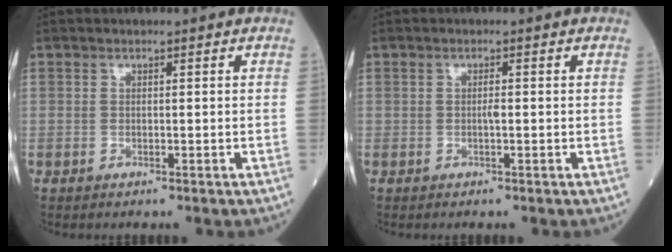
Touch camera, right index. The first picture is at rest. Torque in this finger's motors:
{"motor_torque": [0.34, -0.03, 0.17, 0.04]}